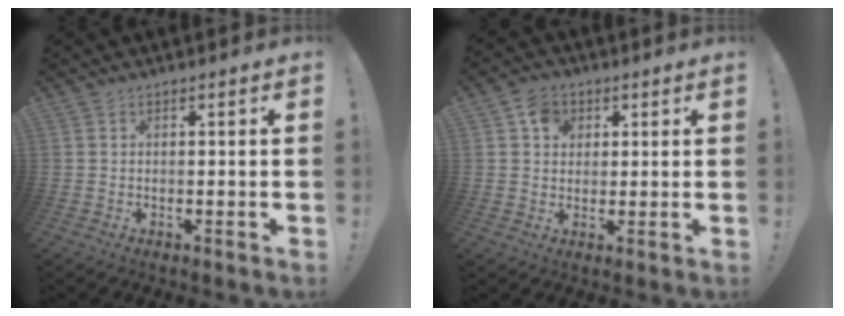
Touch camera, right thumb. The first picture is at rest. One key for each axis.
{"total": 6.3, "fx": 2.4, "fy": 5.3, "fz": 2.2, "tx": -0.029, "ty": -0.002, "tz": 0.045}